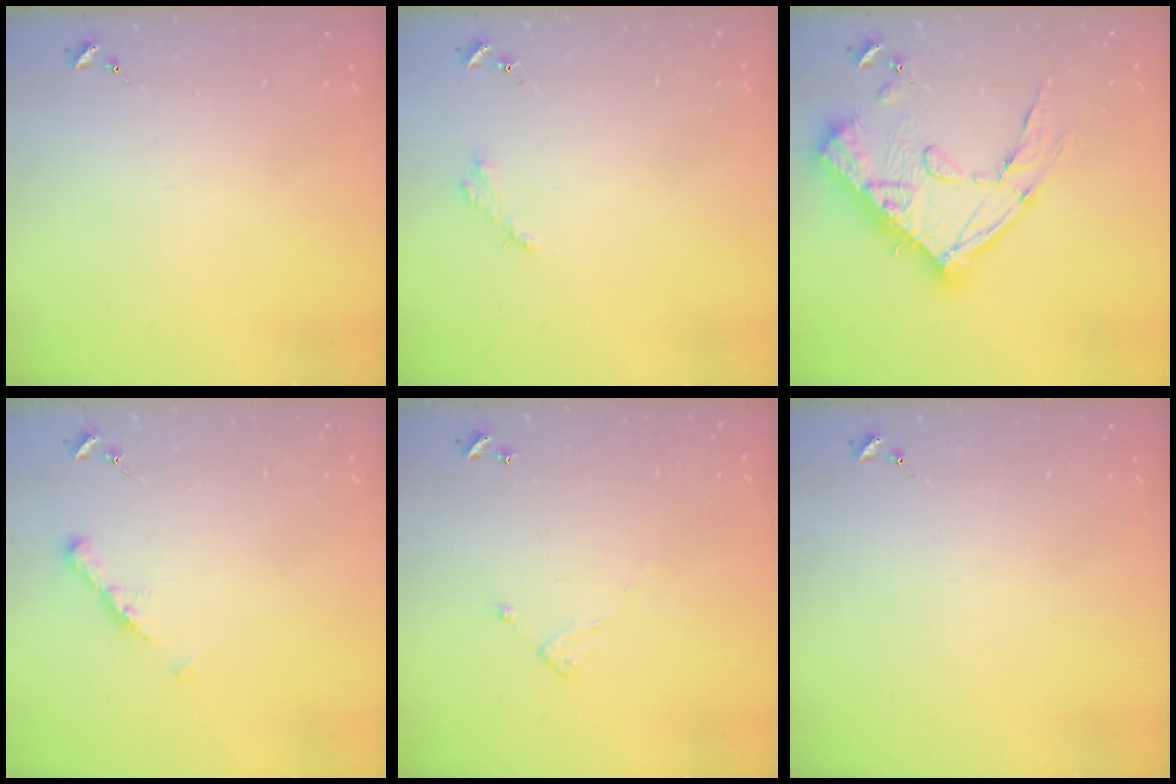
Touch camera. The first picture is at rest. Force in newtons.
{"total": 2.5, "press": 2.5, "slide": 0.2}
{"total": 20.7, "press": 20.6, "slide": 2.2}
{"total": 6.8, "press": 6.7, "slide": 0.6}
{"total": 5.8, "press": 5.8, "slide": 0.5}
{"total": 0.0}